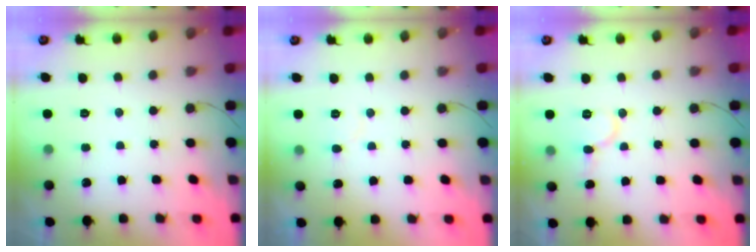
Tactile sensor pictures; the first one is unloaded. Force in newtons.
{"total": 3.5, "press": 3.4, "slide": 0.3}
{"total": 8.8, "press": 8.7, "slide": 0.7}